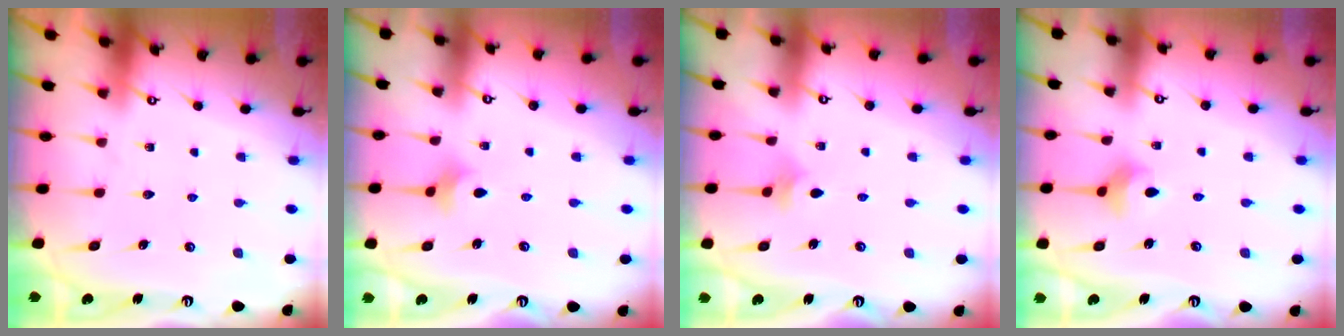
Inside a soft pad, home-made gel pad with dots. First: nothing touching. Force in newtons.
{"total": 2.6, "press": 2.5, "slide": 0.5}
{"total": 2.0, "press": 1.9, "slide": 0.5}
{"total": 2.8, "press": 2.8, "slide": 0.2}